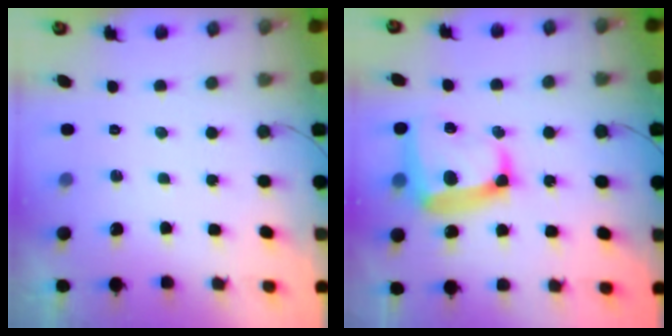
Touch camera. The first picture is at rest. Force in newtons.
{"total": 15.7, "press": 15.5, "slide": 2.2}